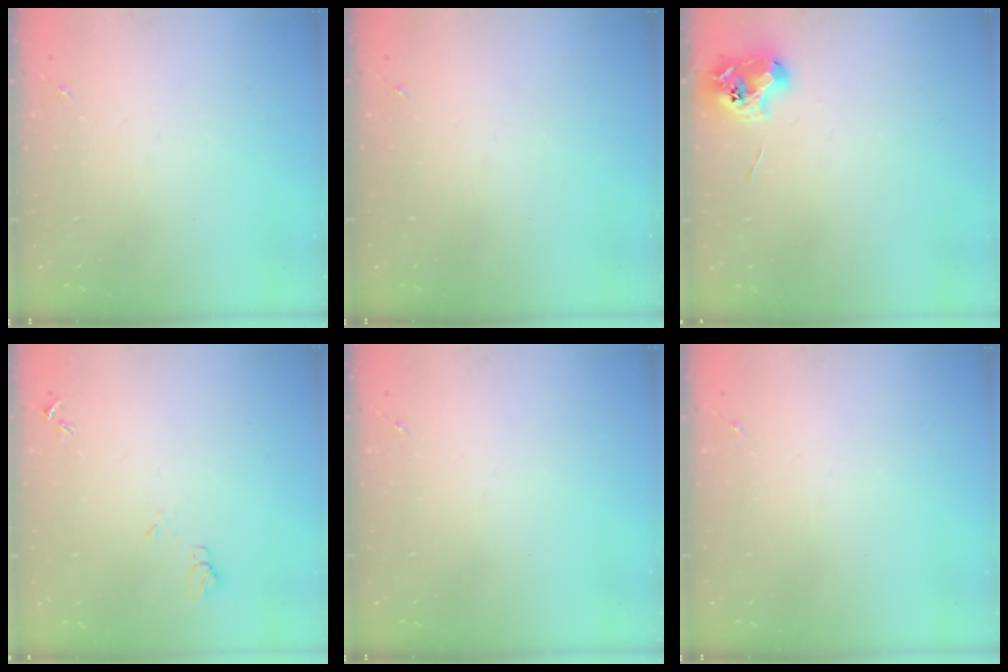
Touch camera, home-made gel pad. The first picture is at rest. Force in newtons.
{"total": 0.0}
{"total": 8.7, "press": 8.6, "slide": 0.8}
{"total": 6.3, "press": 6.3, "slide": 0.7}
{"total": 0.0}
{"total": 0.0}